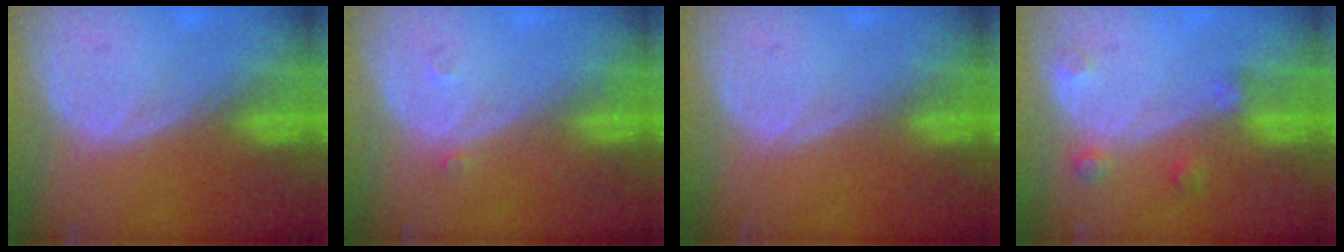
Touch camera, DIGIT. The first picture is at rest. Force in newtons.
{"total": 0.9, "press": 0.7, "slide": 0.5}
{"total": 0.0}
{"total": 2.9, "press": 2.8, "slide": 0.8}